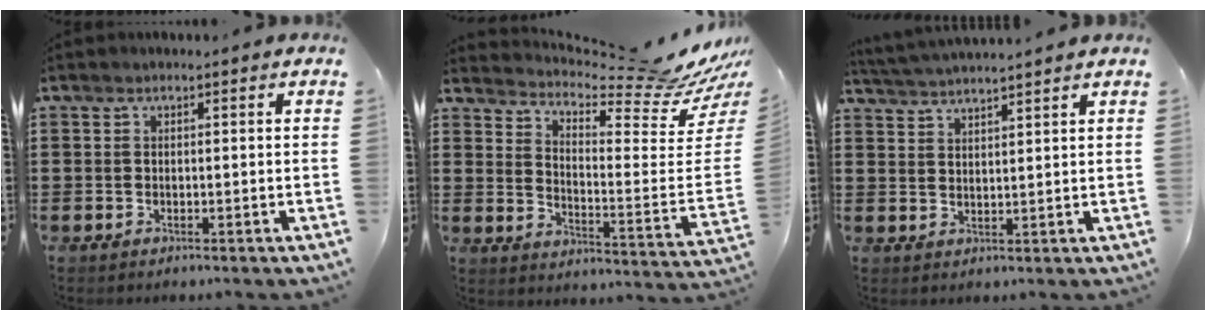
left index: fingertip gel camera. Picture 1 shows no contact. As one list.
[{"total": 8.1, "force": [7.3, 0.5, 3.5], "torque": [-0.072, -0.079, 0.117]}, {"total": 2.8, "force": [2.7, -0.6, 0.3], "torque": [-0.014, -0.009, 0.050]}]